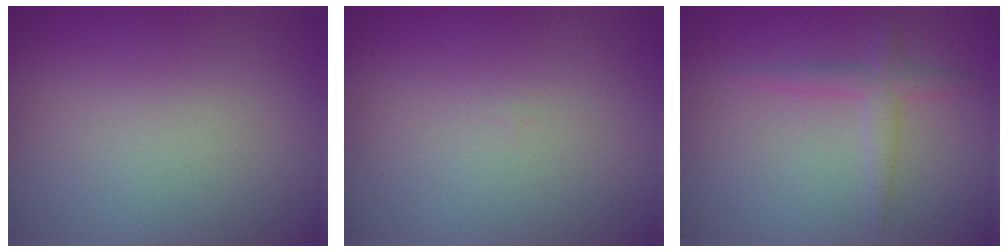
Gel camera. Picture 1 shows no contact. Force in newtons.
{"total": 0.0}
{"total": 1.8, "press": 1.7, "slide": 0.1}